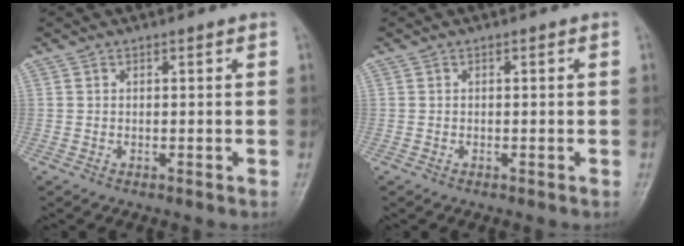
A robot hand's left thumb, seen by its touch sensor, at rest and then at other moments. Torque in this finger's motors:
{"motor_torque": [0.00, 0.00, 0.00, 0.00, 0.00]}